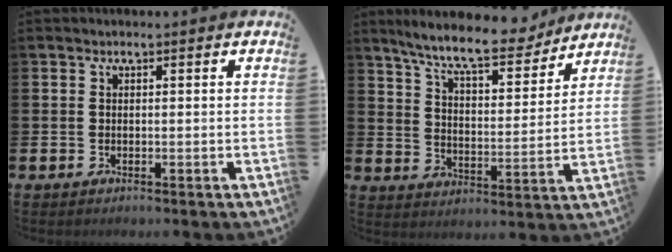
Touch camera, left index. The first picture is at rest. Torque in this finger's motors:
{"motor_torque": [1.04, -1.10, 0.96, 0.21]}